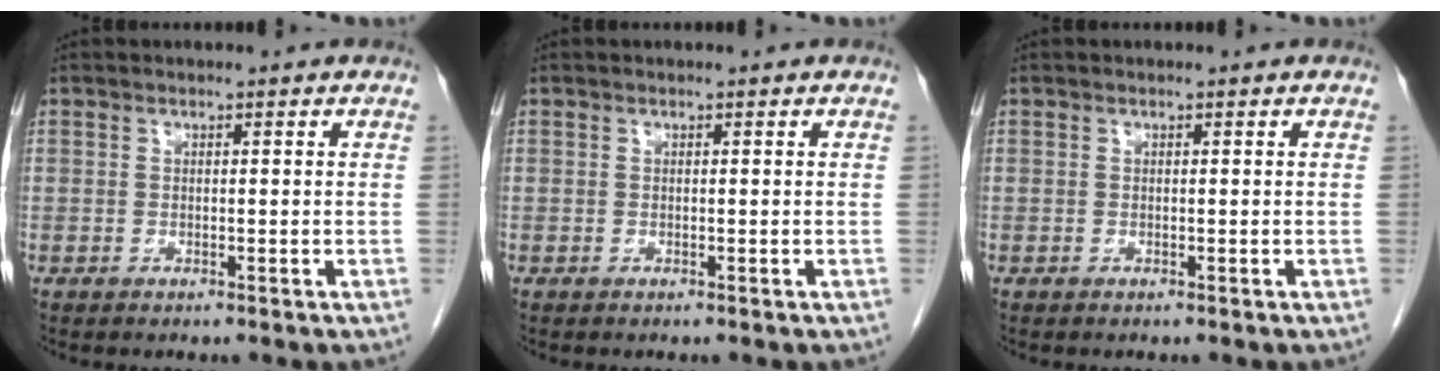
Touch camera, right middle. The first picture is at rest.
{"total": 0.0}
{"total": 0.0}